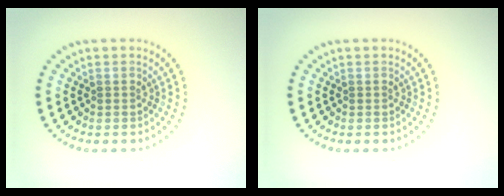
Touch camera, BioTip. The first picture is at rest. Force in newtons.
{"total": 0.0}